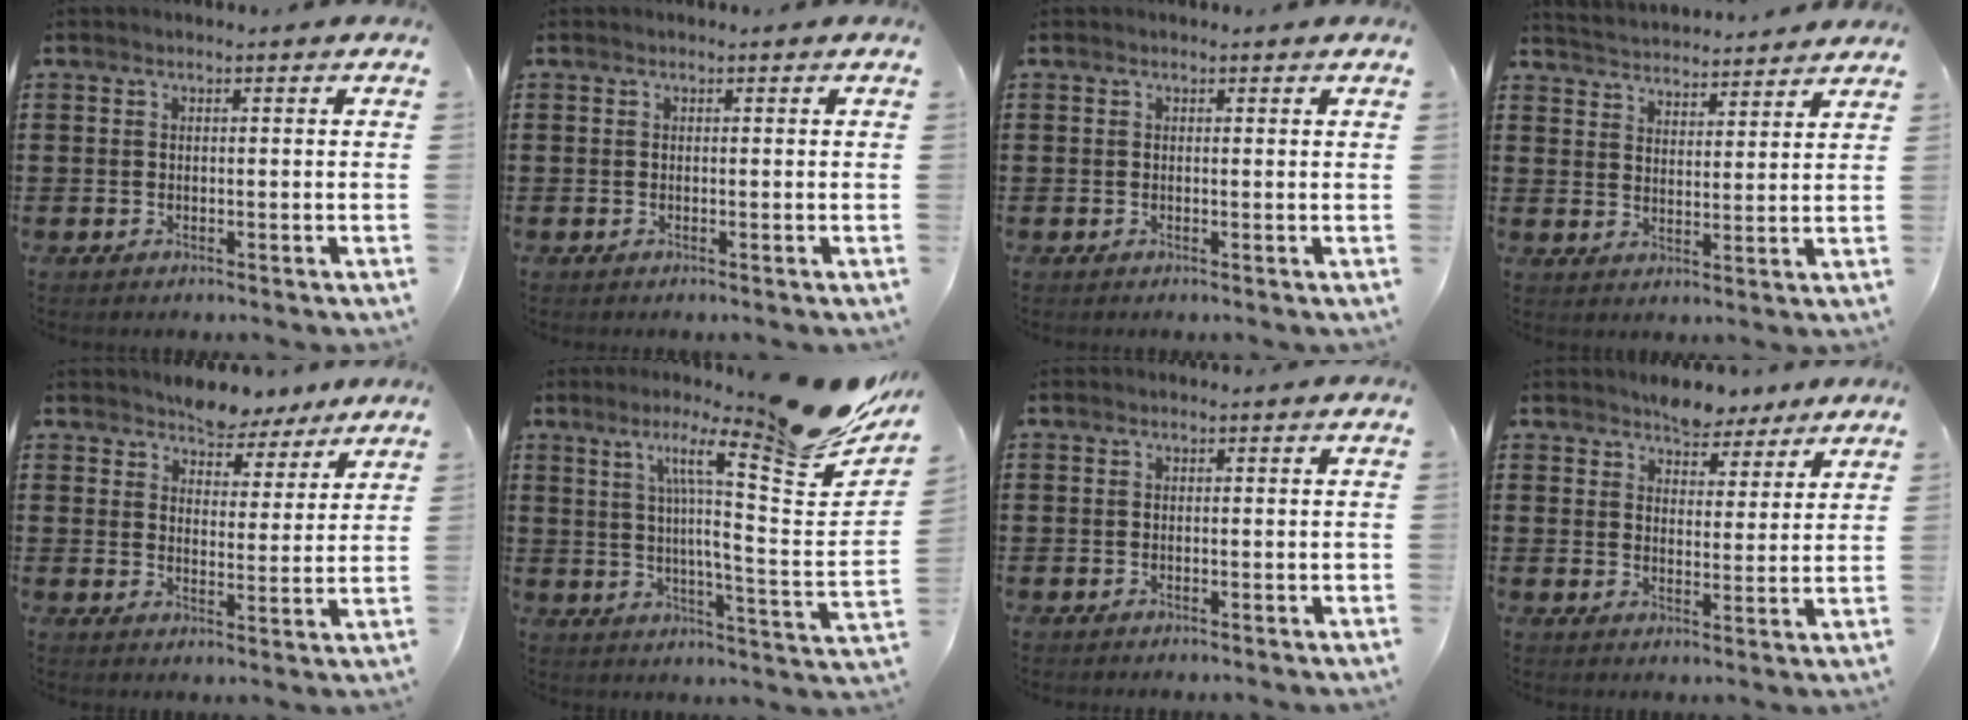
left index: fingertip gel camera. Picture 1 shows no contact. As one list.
[{"total": 0.0}, {"total": 0.0}, {"total": 3.7, "force": [3.6, 0.0, -0.9], "torque": [-0.004, -0.026, 0.060]}, {"total": 4.8, "force": [4.6, 1.1, -0.4], "torque": [-0.011, -0.016, 0.087]}, {"total": 15.6, "force": [10.4, 0.9, 11.6], "torque": [-0.197, -0.070, 0.153]}, {"total": 0.0}, {"total": 4.5, "force": [4.3, 1.5, 0.2], "torque": [-0.011, -0.011, 0.081]}]